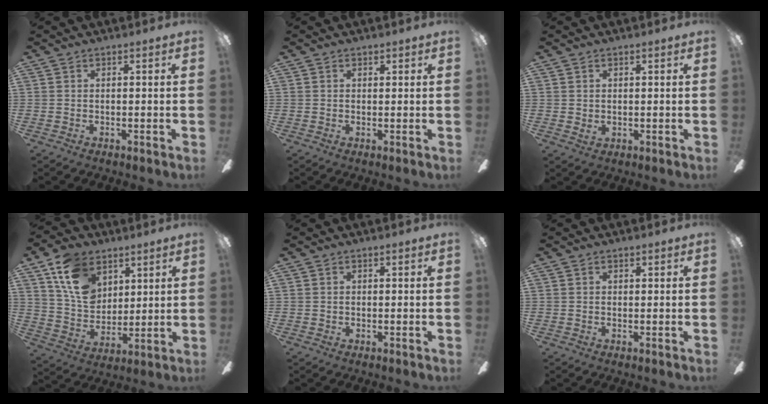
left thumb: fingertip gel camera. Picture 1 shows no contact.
{"total": 0.9, "force": [0.5, 0.8, 0.3], "torque": [0.002, 0.001, 0.006]}
{"total": 1.2, "force": [0.6, 1.0, 0.5], "torque": [-0.003, 0.001, 0.008]}
{"total": 14.6, "force": [7.5, 10.3, 7.2], "torque": [-0.136, -0.015, 0.149]}
{"total": 0.7, "force": [0.1, 0.6, 0.2], "torque": [-0.003, 0.005, 0.001]}
{"total": 0.8, "force": [0.2, 0.6, 0.3], "torque": [-0.007, 0.003, 0.004]}